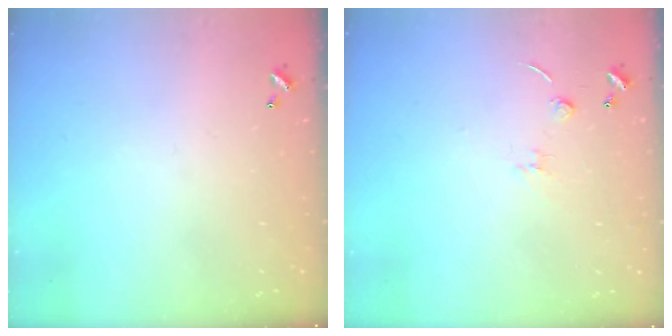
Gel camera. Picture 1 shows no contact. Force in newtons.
{"total": 1.5, "press": 1.4, "slide": 0.5}